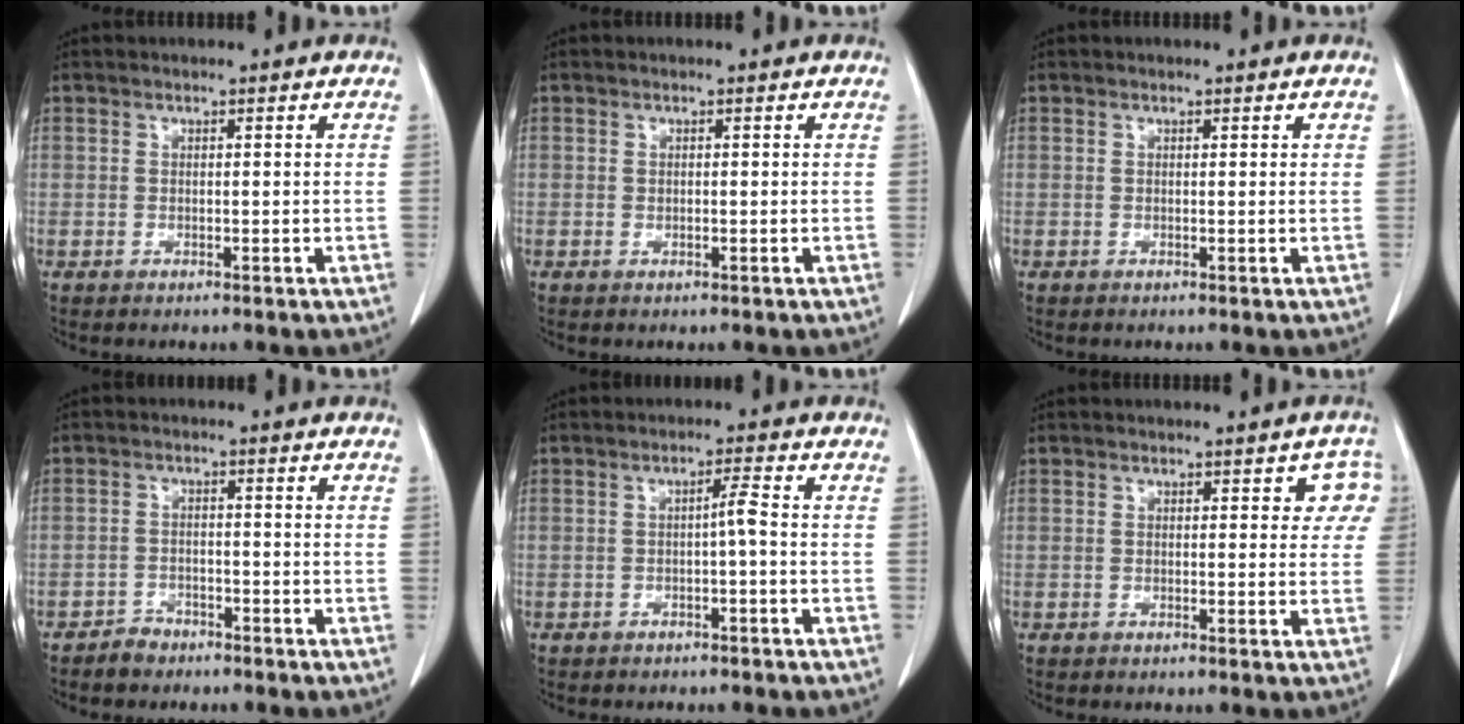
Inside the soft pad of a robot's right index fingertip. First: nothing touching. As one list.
[{"total": 0.0}, {"total": 0.0}, {"total": 2.6, "force": [-2.2, 1.4, 0.3], "torque": [-0.011, 0.004, -0.037]}, {"total": 2.0, "force": [-0.6, -0.1, 1.9], "torque": [-0.032, 0.003, -0.010]}, {"total": 4.2, "force": [1.7, 2.1, 3.2], "torque": [-0.012, 0.006, 0.011]}]